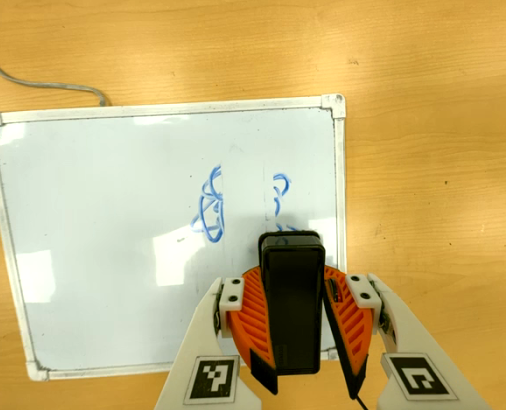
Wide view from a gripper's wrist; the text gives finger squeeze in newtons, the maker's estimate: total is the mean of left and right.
{"total": 11.4, "left": 10.6, "right": 12.2}